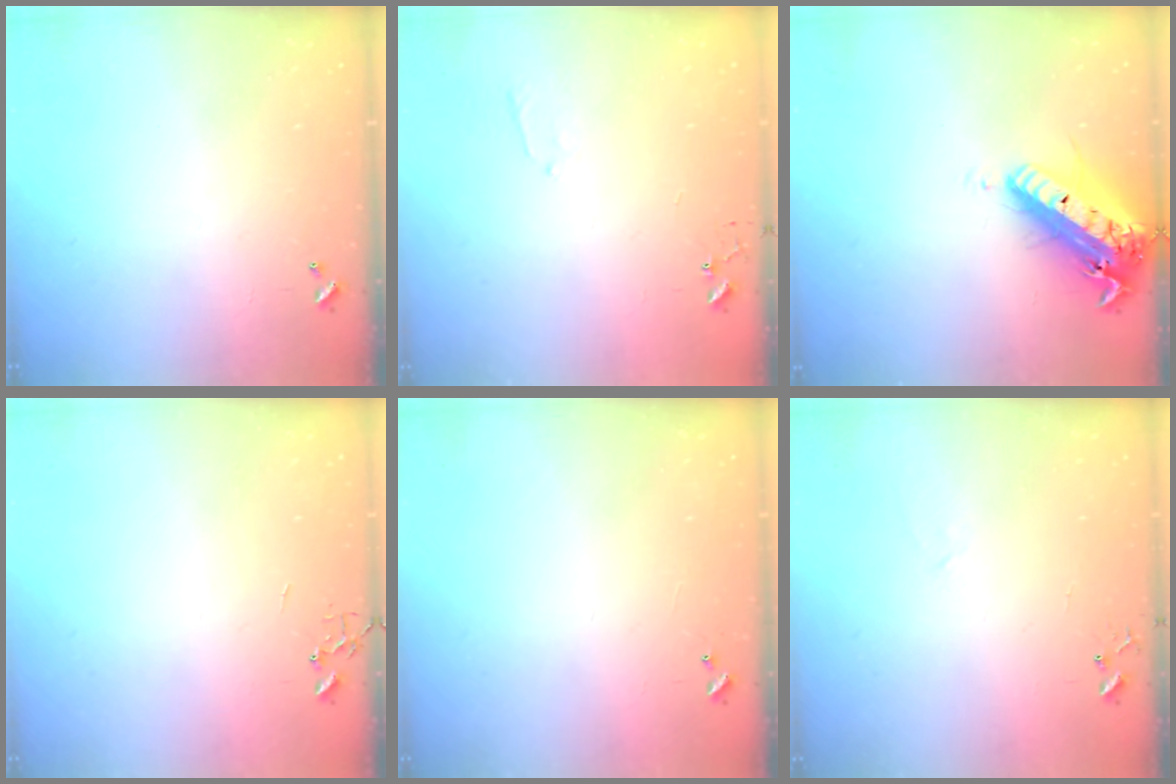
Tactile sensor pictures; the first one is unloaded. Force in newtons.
{"total": 5.1, "press": 5.1, "slide": 0.5}
{"total": 21.3, "press": 20.9, "slide": 4.2}
{"total": 0.0}
{"total": 4.1, "press": 4.1, "slide": 0.5}
{"total": 4.6, "press": 4.5, "slide": 0.6}